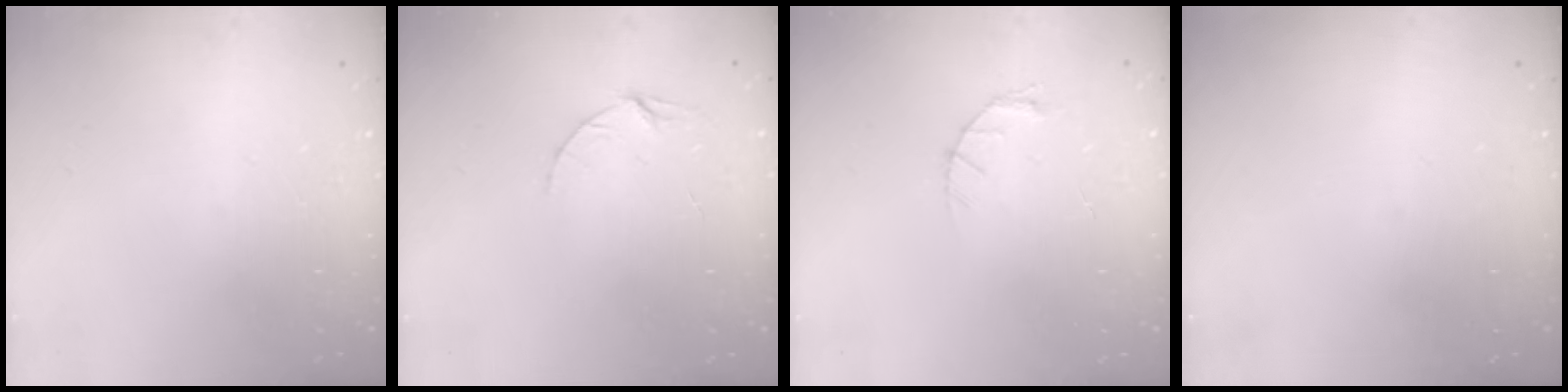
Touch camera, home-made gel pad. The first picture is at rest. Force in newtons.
{"total": 3.9, "press": 3.9, "slide": 0.4}
{"total": 3.7, "press": 3.7, "slide": 0.5}
{"total": 0.0}